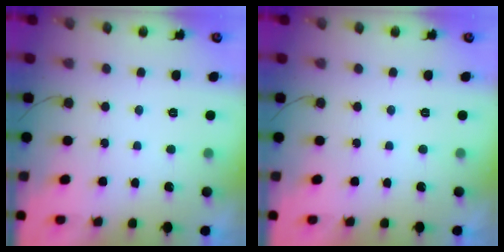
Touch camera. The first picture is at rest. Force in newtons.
{"total": 1.9, "press": 1.9, "slide": 0.1}